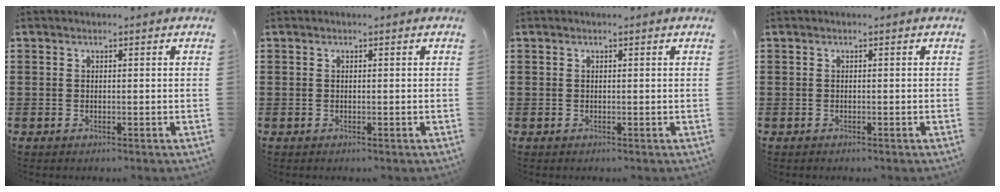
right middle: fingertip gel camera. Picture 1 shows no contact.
{"total": 0.0}
{"total": 0.0}
{"total": 0.0}